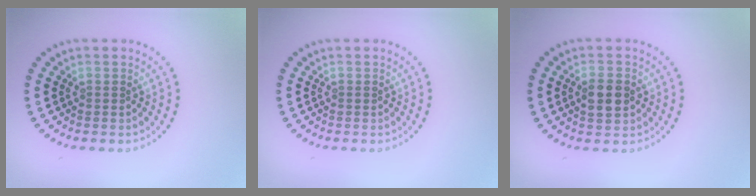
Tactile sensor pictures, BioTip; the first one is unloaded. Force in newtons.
{"total": 0.0}
{"total": 2.7, "press": 2.7, "slide": 0.1}